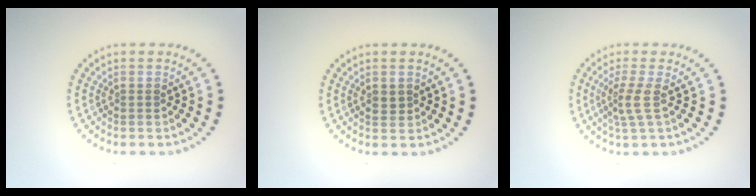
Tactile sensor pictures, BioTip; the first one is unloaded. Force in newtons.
{"total": 1.2, "press": 1.2, "slide": 0.2}
{"total": 2.2, "press": 1.5, "slide": 1.6}